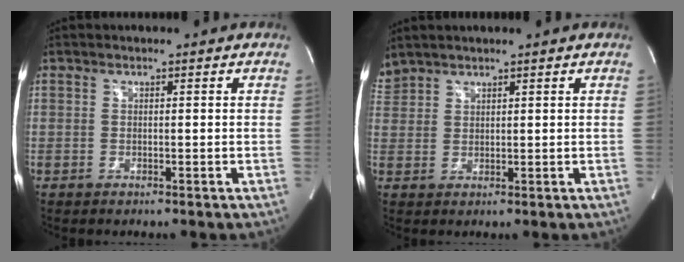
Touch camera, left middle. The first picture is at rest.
{"total": 3.2, "force": [3.1, 0.8, 0.4], "torque": [-0.023, 0.022, 0.071]}